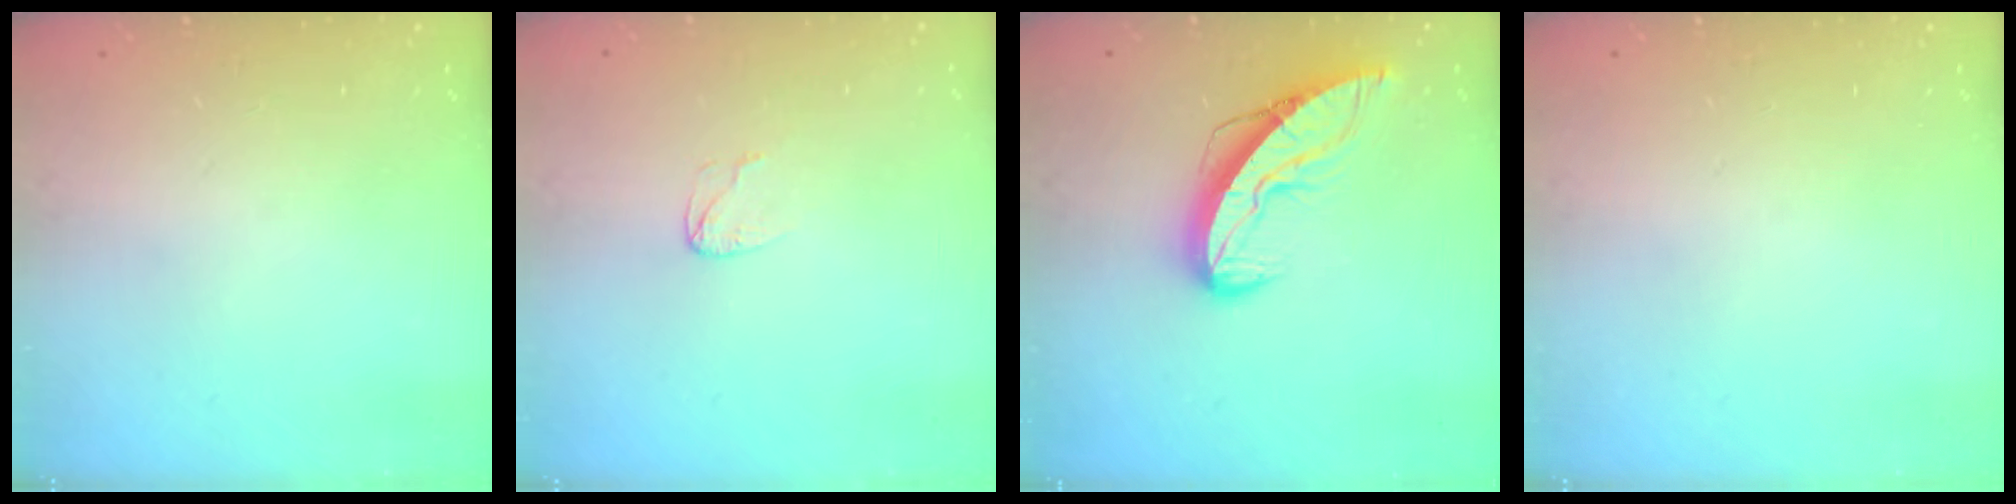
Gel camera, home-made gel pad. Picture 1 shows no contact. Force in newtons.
{"total": 3.4, "press": 3.4, "slide": 0.3}
{"total": 9.6, "press": 9.6, "slide": 0.8}
{"total": 0.0}